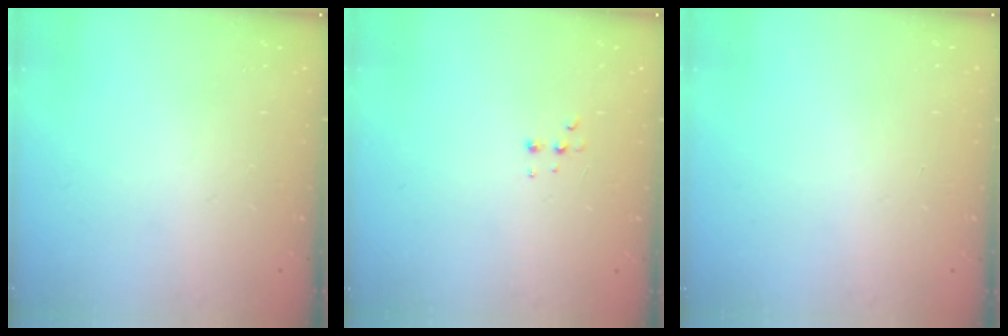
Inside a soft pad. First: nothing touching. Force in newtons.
{"total": 4.2, "press": 4.1, "slide": 1.0}
{"total": 0.5, "press": 0.5, "slide": 0.2}